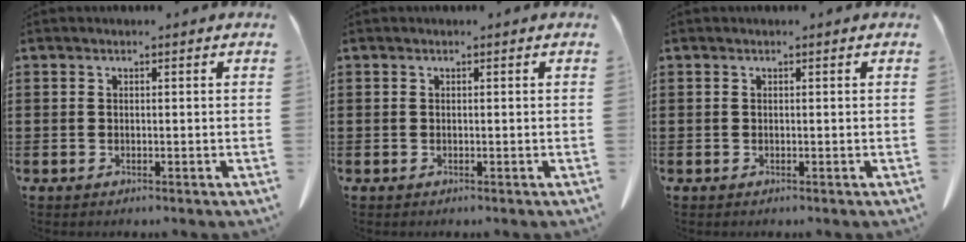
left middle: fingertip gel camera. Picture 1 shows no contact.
{"total": 0.0}
{"total": 0.0}